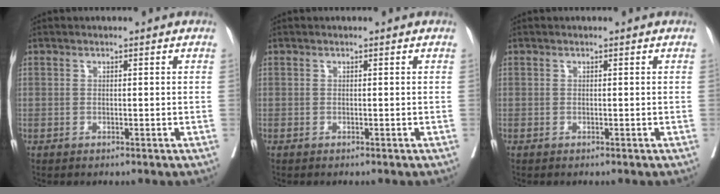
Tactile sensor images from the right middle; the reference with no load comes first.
{"total": 0.0}
{"total": 0.0}